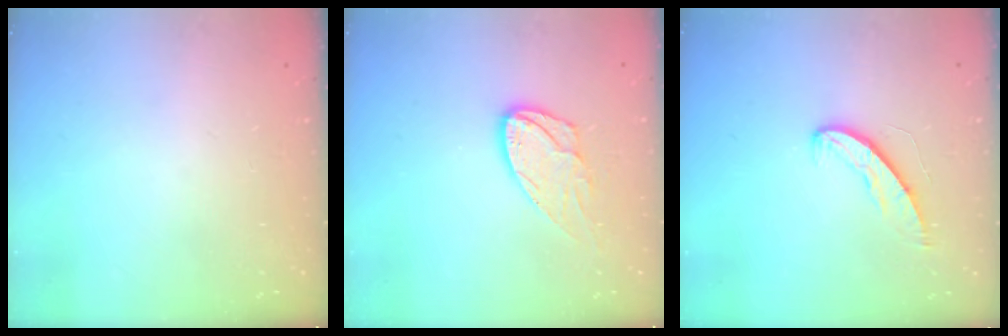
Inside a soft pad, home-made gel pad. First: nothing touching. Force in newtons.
{"total": 10.8, "press": 10.7, "slide": 0.8}
{"total": 6.8, "press": 6.8, "slide": 0.5}